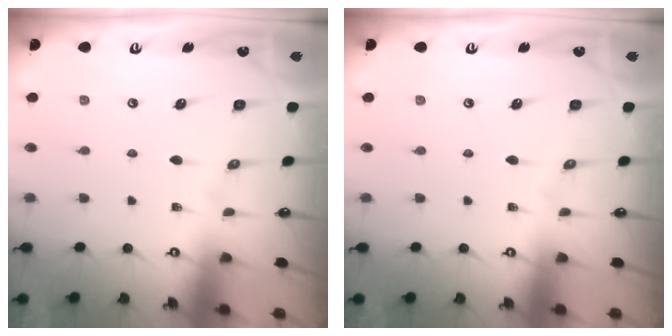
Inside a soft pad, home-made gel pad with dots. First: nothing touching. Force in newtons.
{"total": 0.0}